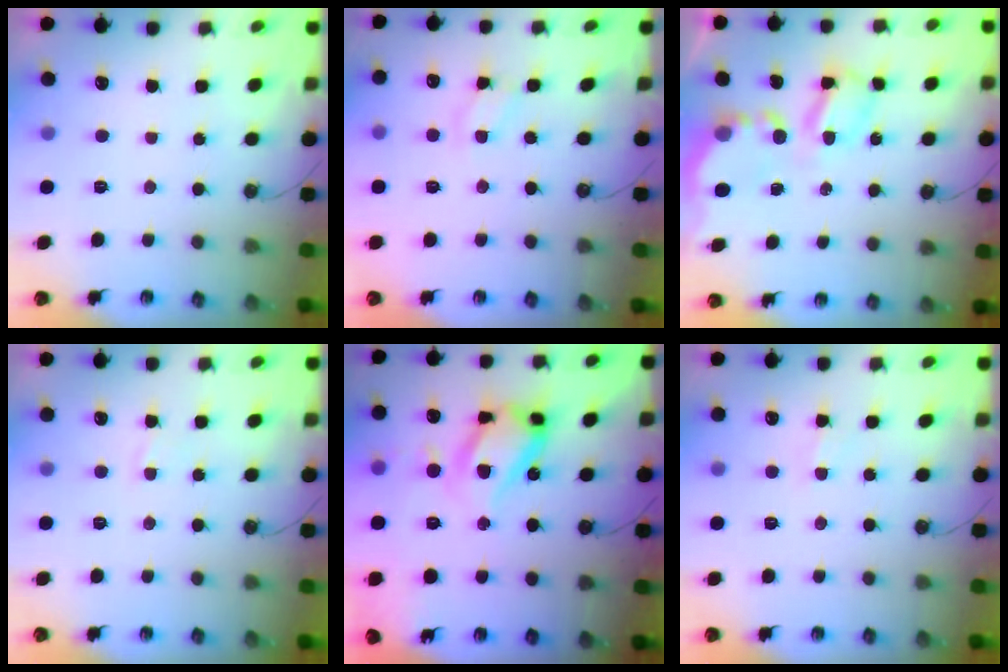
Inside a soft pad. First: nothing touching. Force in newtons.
{"total": 4.1, "press": 4.0, "slide": 0.4}
{"total": 7.3, "press": 7.3, "slide": 0.5}
{"total": 2.9, "press": 2.9, "slide": 0.4}
{"total": 22.7, "press": 22.6, "slide": 2.1}
{"total": 5.6, "press": 5.6, "slide": 0.6}